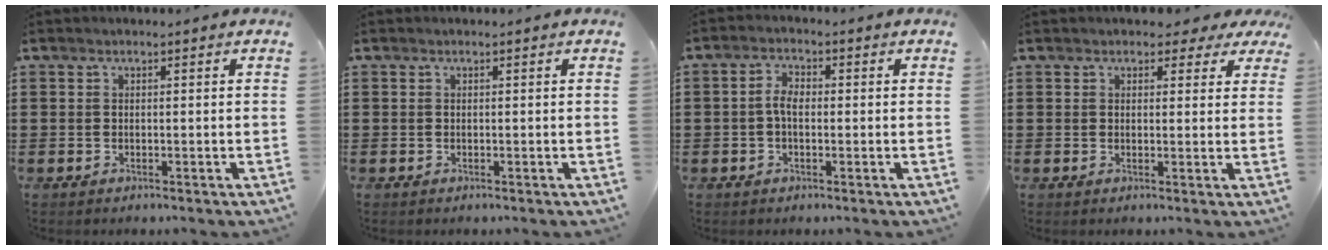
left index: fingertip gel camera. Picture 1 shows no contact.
{"total": 0.0}
{"total": 3.3, "force": [-0.3, 1.6, 2.9], "torque": [-0.061, 0.003, -0.008]}
{"total": 2.2, "force": [1.5, 1.3, 0.9], "torque": [-0.008, 0.003, 0.024]}